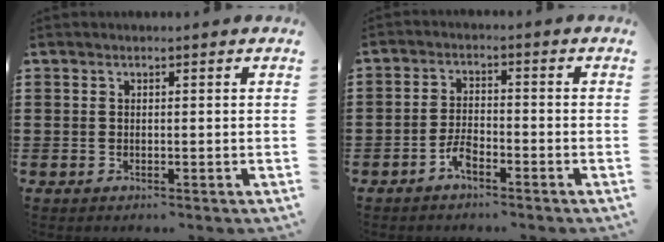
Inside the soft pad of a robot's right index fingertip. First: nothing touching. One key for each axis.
{"total": 3.4, "fx": -2.4, "fy": 1.2, "fz": 2.1, "tx": -0.053, "ty": 0.003, "tz": -0.050}